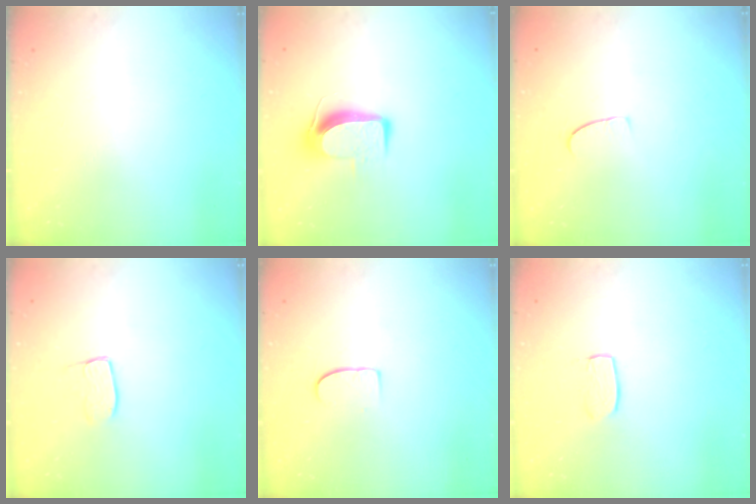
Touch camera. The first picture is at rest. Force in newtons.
{"total": 8.7, "press": 8.6, "slide": 0.7}
{"total": 5.4, "press": 5.4, "slide": 0.4}
{"total": 5.3, "press": 5.3, "slide": 0.4}
{"total": 6.6, "press": 6.6, "slide": 0.7}
{"total": 4.8, "press": 4.8, "slide": 0.3}